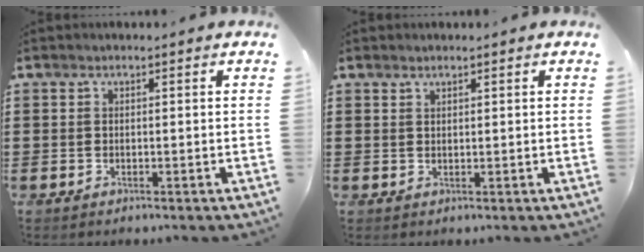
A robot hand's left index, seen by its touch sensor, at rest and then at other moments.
{"total": 1.0, "force": [0.9, 0.2, 0.1], "torque": [-0.004, 0.001, 0.018]}